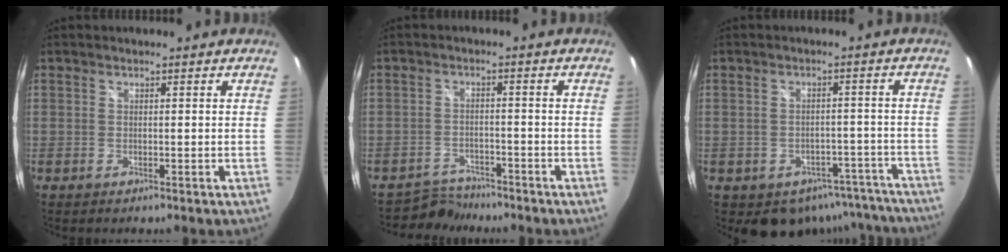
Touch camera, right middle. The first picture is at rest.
{"total": 4.7, "force": [-4.4, 1.7, -0.4], "torque": [-0.006, 0.004, -0.076]}
{"total": 11.8, "force": [-8.7, 7.3, 3.3], "torque": [-0.064, 0.015, -0.078]}